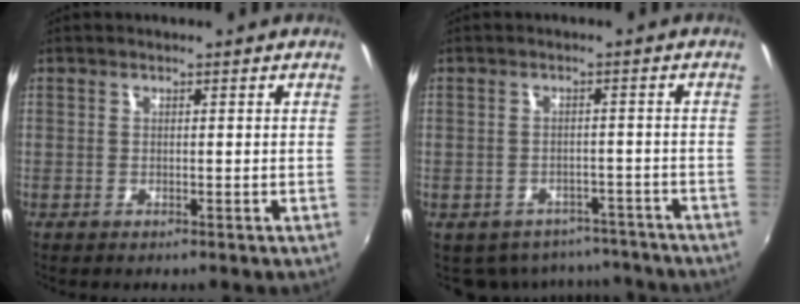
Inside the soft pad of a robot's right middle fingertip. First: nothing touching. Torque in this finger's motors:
{"motor_torque": [0.98, -1.16, 0.14, 0.04]}